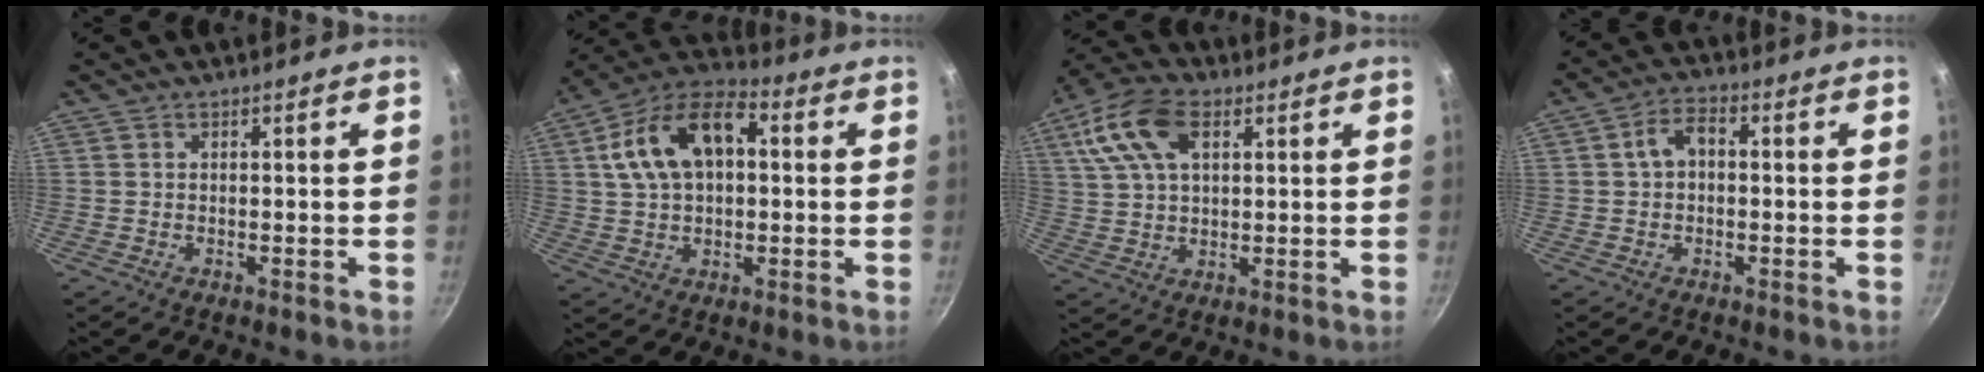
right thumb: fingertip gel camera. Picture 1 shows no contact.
{"total": 15.8, "force": [3.0, 9.6, 12.1], "torque": [-0.195, 0.032, 0.038]}
{"total": 12.7, "force": [4.7, 7.4, 9.2], "torque": [-0.174, 0.010, 0.080]}
{"total": 4.9, "force": [0.3, 3.3, 3.7], "torque": [-0.060, 0.018, -0.001]}